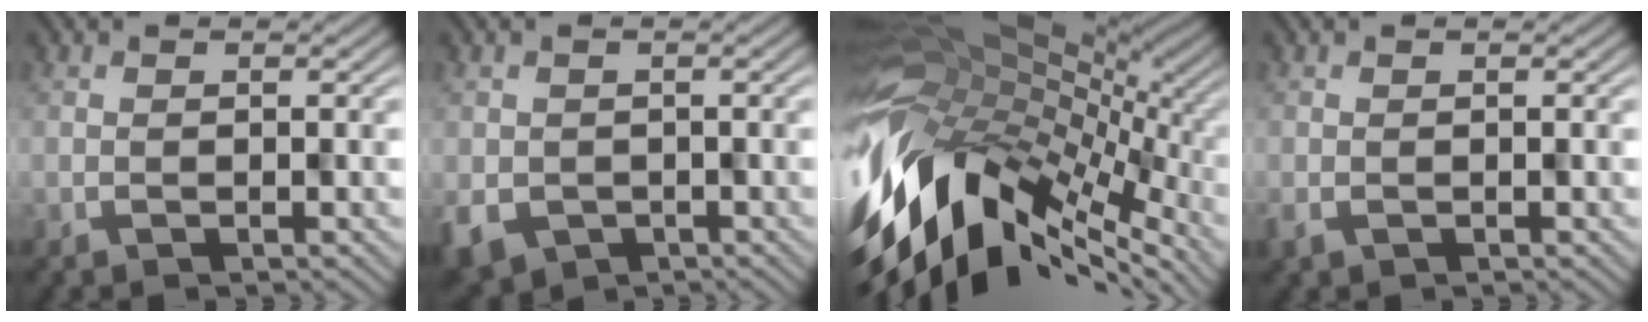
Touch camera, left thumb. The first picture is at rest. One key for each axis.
{"total": 4.6, "fx": -2.4, "fy": 3.5, "fz": 1.9, "tx": -0.045, "ty": -0.024, "tz": -0.031}
{"total": 17.0, "fx": -5.4, "fy": 10.2, "fz": 12.4, "tx": -0.271, "ty": -0.023, "tz": -0.089}
{"total": 1.1, "fx": -0.6, "fy": 0.5, "fz": 0.7, "tx": -0.020, "ty": -0.005, "tz": -0.007}